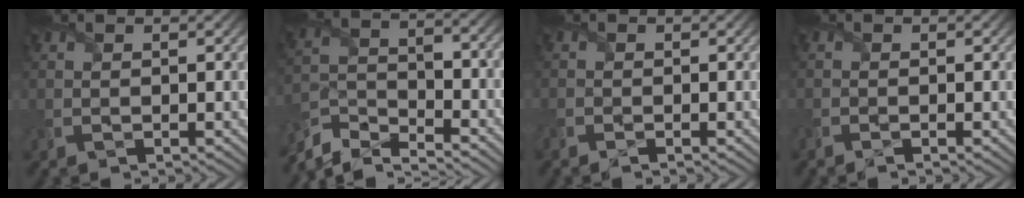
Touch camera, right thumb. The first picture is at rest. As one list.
[{"total": 7.5, "force": [-6.7, 1.1, 3.2], "torque": [-0.074, -0.006, -0.142]}, {"total": 0.9, "force": [-0.9, 0.2, 0.3], "torque": [-0.008, -0.004, -0.020]}, {"total": 0.7, "force": [-0.6, -0.2, 0.3], "torque": [-0.007, -0.001, -0.013]}]